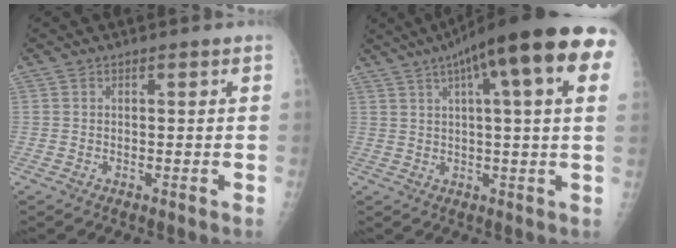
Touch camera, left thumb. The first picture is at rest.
{"total": 22.5, "force": [10.5, 4.5, 19.4], "torque": [-0.285, 0.024, 0.134]}